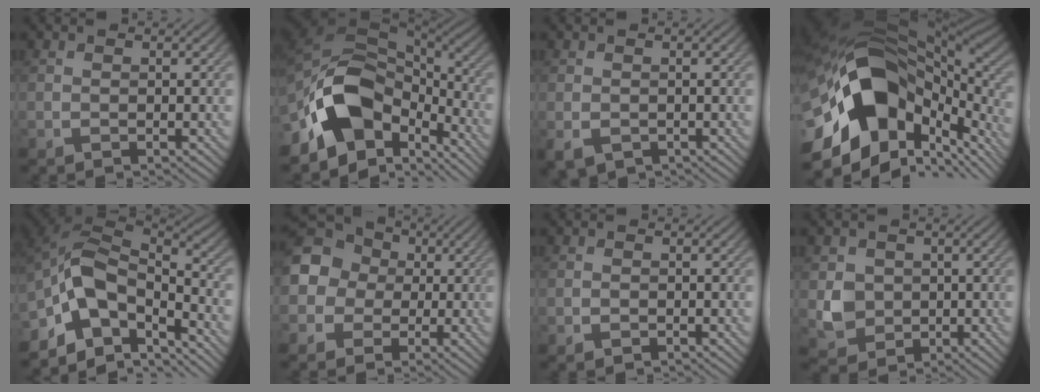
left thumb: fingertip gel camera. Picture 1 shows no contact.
{"total": 13.4, "force": [-5.3, 8.1, 9.3], "torque": [-0.184, -0.010, -0.099]}
{"total": 2.2, "force": [-1.0, 1.6, 1.2], "torque": [-0.028, -0.013, -0.020]}
{"total": 18.8, "force": [-5.3, 12.1, 13.4], "torque": [-0.270, -0.018, -0.081]}
{"total": 11.5, "force": [-5.0, 6.5, 8.1], "torque": [-0.160, -0.011, -0.105]}
{"total": 11.4, "force": [1.1, 10.7, 3.8], "torque": [-0.134, 0.036, -0.026]}
{"total": 0.5, "force": [-0.3, 0.3, 0.3], "torque": [-0.005, 0.000, -0.006]}
{"total": 4.1, "force": [0.4, 3.8, 1.5], "torque": [-0.038, -0.006, 0.003]}